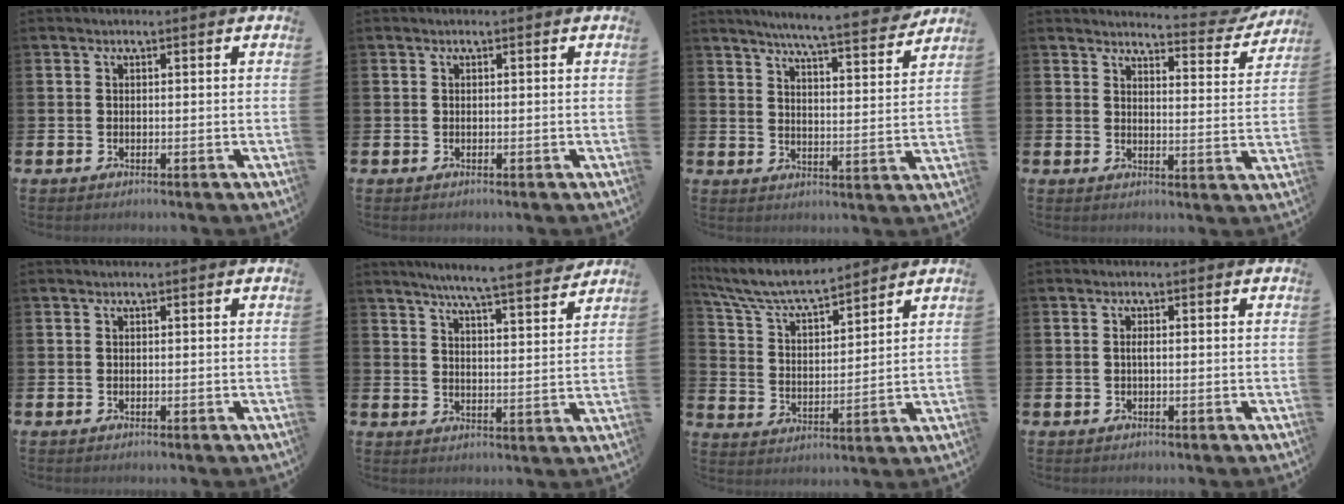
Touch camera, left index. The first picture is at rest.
{"total": 0.0}
{"total": 6.9, "force": [6.6, -0.2, 2.2], "torque": [-0.049, -0.048, 0.110]}
{"total": 4.5, "force": [4.4, 0.5, 0.8], "torque": [-0.007, -0.036, 0.070]}
{"total": 0.0}
{"total": 6.8, "force": [6.4, -0.4, 2.1], "torque": [-0.047, -0.046, 0.108]}
{"total": 7.2, "force": [6.8, 1.0, 2.4], "torque": [-0.079, -0.040, 0.118]}
{"total": 0.8, "force": [0.0, 0.2, 0.8], "torque": [-0.019, 0.002, 0.000]}